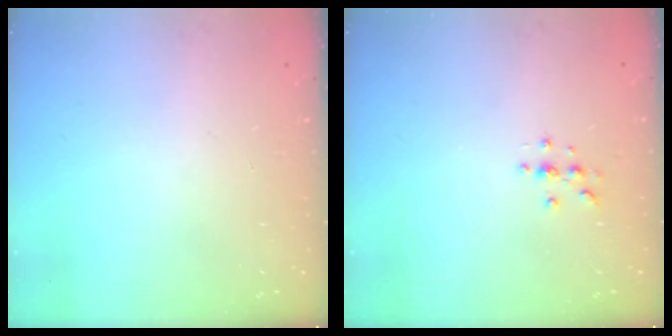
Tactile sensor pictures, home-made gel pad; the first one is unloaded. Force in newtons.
{"total": 2.7, "press": 2.7, "slide": 0.3}